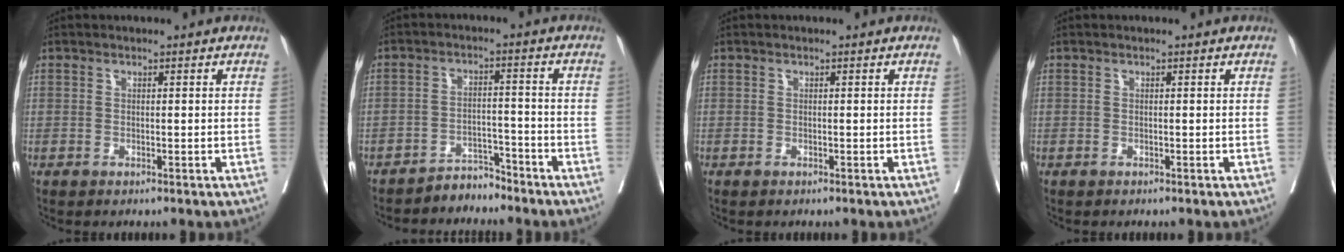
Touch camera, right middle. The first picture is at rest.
{"total": 3.7, "force": [-3.6, 0.9, 0.0], "torque": [0.004, -0.001, -0.062]}
{"total": 0.0}
{"total": 0.0}